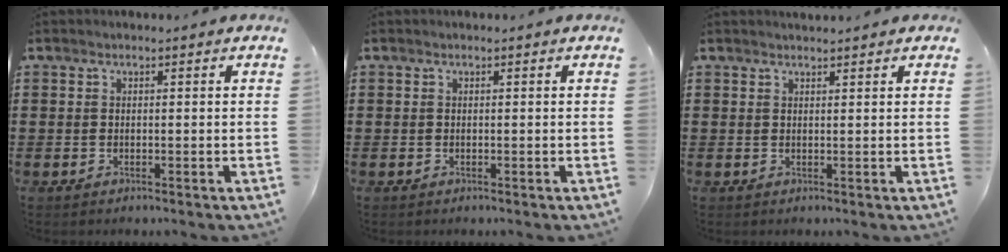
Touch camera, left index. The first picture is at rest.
{"total": 0.0}
{"total": 1.0, "force": [1.0, 0.1, 0.2], "torque": [-0.005, 0.000, 0.019]}